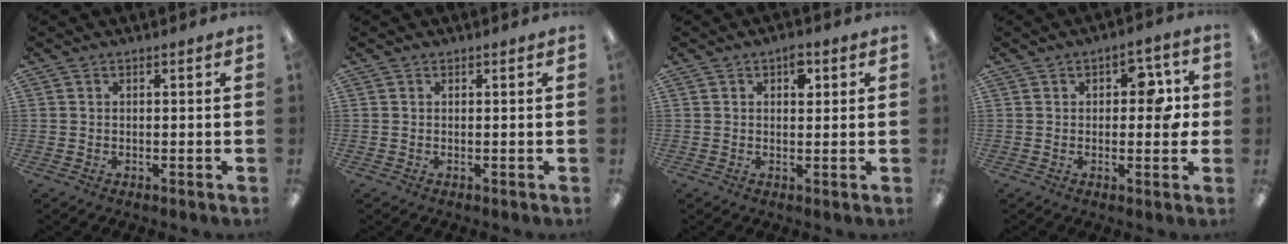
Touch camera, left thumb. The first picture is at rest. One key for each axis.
{"total": 0.0}
{"total": 3.5, "fx": 1.6, "fy": 2.0, "fz": 2.4, "tx": -0.021, "ty": -0.006, "tz": 0.019}
{"total": 7.2, "fx": 1.3, "fy": 4.2, "fz": 5.7, "tx": -0.060, "ty": -0.001, "tz": 0.015}